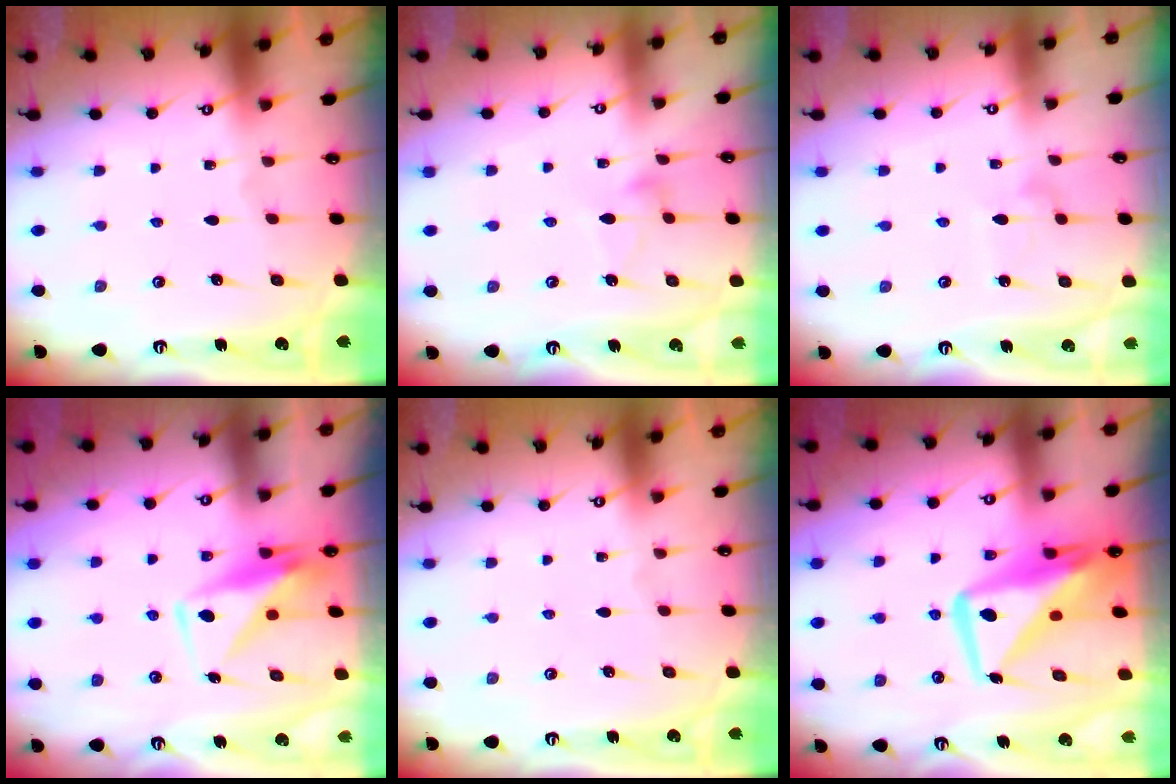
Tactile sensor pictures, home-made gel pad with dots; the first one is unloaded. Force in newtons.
{"total": 6.1, "press": 6.1, "slide": 0.4}
{"total": 4.6, "press": 4.6, "slide": 0.4}
{"total": 9.3, "press": 9.2, "slide": 0.8}
{"total": 0.0}
{"total": 13.6, "press": 13.5, "slide": 1.4}